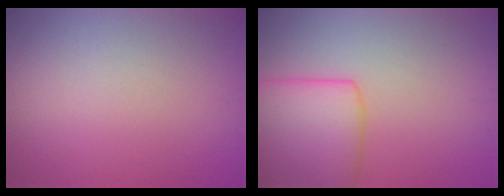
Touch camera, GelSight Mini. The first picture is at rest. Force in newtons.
{"total": 5.8, "press": 5.8, "slide": 0.3}